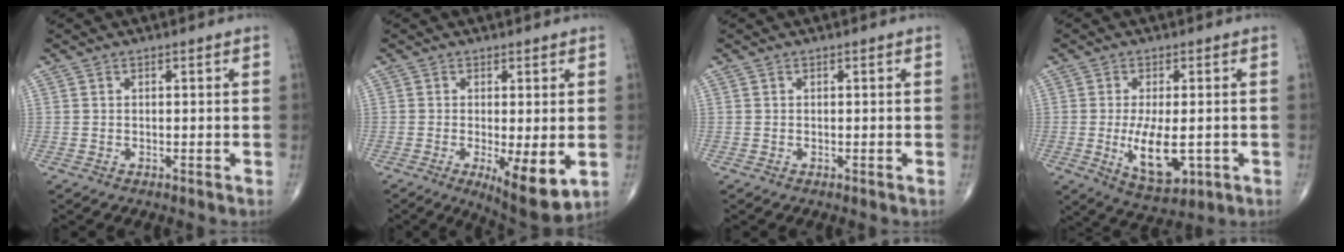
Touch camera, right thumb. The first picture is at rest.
{"total": 9.2, "force": [-2.2, 2.7, 8.5], "torque": [-0.127, -0.026, -0.027]}
{"total": 0.0}
{"total": 9.8, "force": [-1.7, 4.3, 8.6], "torque": [-0.140, -0.017, -0.018]}